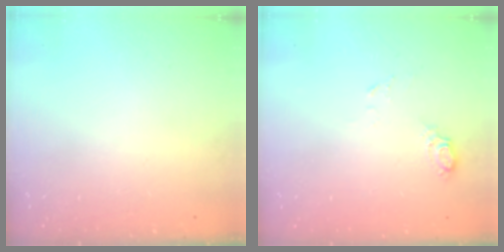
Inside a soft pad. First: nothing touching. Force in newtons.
{"total": 6.7, "press": 6.5, "slide": 1.5}